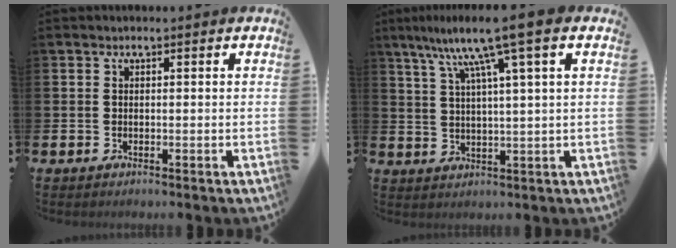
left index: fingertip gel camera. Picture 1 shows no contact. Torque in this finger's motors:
{"motor_torque": [1.26, -0.88, 1.05, 0.21]}